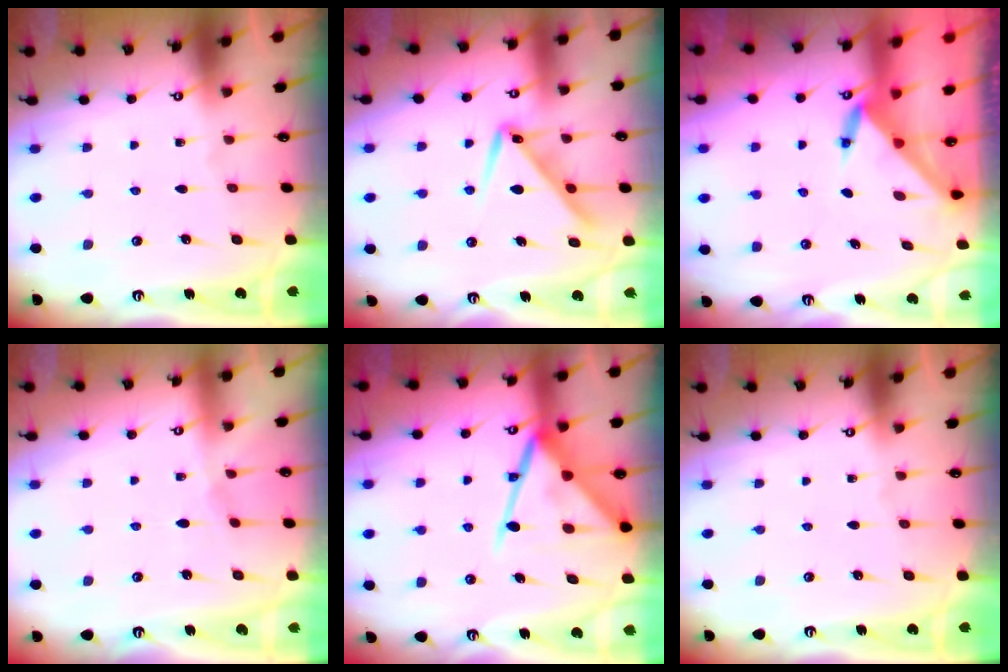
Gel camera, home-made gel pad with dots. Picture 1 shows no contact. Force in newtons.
{"total": 10.3, "press": 10.3, "slide": 0.4}
{"total": 3.4, "press": 3.4, "slide": 0.3}
{"total": 4.3, "press": 4.3, "slide": 0.7}
{"total": 16.5, "press": 16.5, "slide": 1.6}
{"total": 0.0}